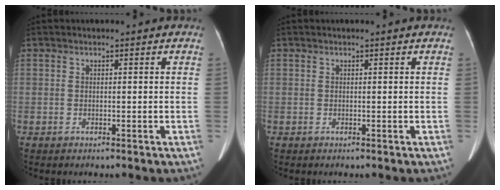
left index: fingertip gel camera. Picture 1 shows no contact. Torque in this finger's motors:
{"motor_torque": [0.03, -0.01, -0.02, -0.01]}